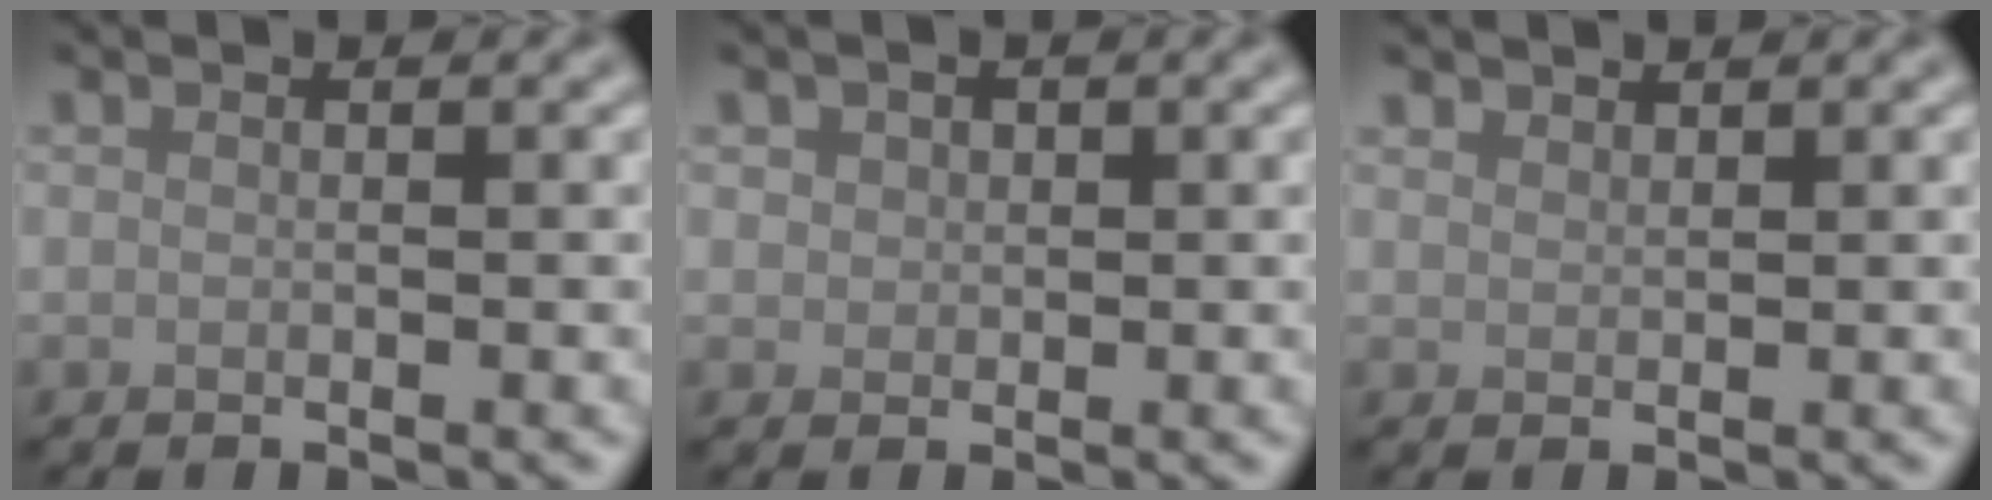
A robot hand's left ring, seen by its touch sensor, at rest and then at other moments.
{"total": 1.5, "force": [0.5, 1.3, 0.5], "torque": [-0.008, 0.000, 0.009]}
{"total": 1.2, "force": [1.2, 0.3, 0.0], "torque": [0.001, 0.001, 0.026]}